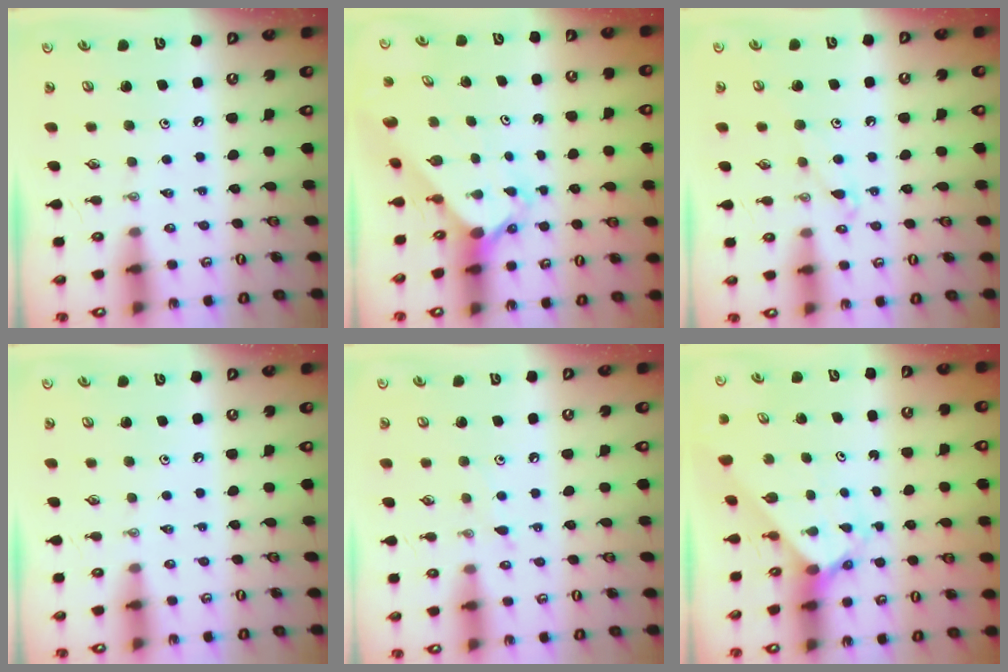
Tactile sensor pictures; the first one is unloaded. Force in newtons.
{"total": 2.3, "press": 2.3, "slide": 0.1}
{"total": 4.6, "press": 4.5, "slide": 0.7}
{"total": 0.0}
{"total": 6.8, "press": 6.8, "slide": 0.8}
{"total": 2.4, "press": 2.4, "slide": 0.2}